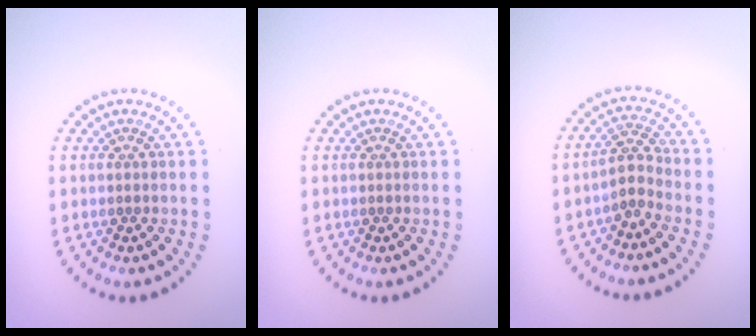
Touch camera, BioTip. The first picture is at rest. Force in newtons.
{"total": 0.0}
{"total": 2.2, "press": 1.7, "slide": 1.4}